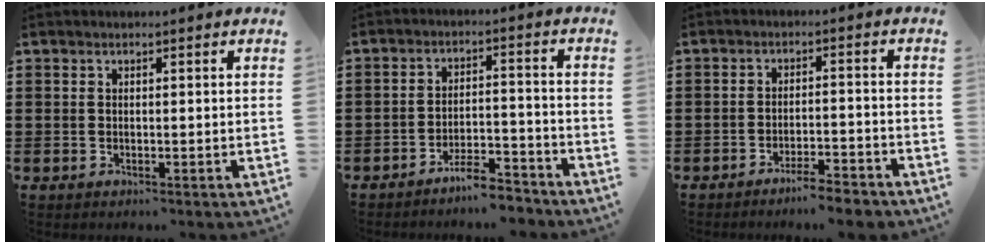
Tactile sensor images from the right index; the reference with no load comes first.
{"total": 5.5, "force": [-5.1, 0.8, 1.9], "torque": [-0.038, 0.006, -0.099]}
{"total": 3.9, "force": [-3.6, -0.1, 1.2], "torque": [-0.023, -0.001, -0.073]}